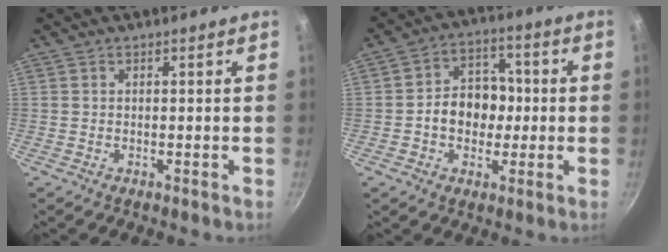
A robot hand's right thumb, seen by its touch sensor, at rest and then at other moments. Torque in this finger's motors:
{"motor_torque": [1.32, 1.68, 0.86, -0.07, 0.06]}